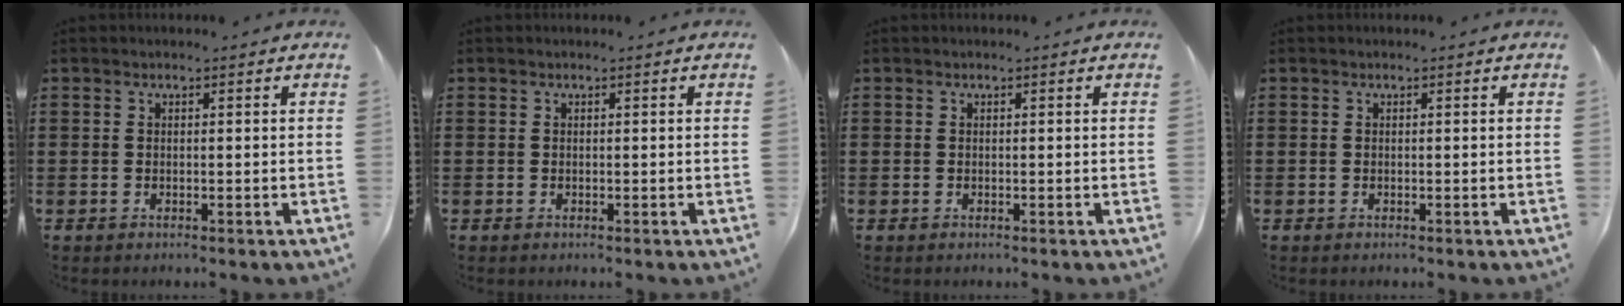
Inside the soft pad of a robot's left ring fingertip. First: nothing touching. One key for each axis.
{"total": 0.0}
{"total": 0.0}
{"total": 0.0}